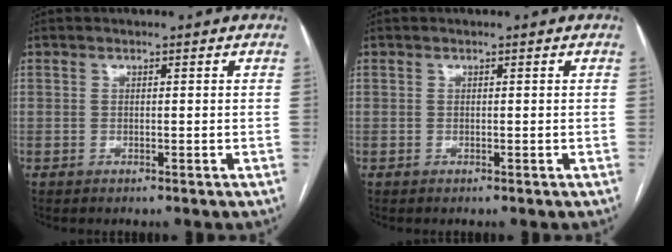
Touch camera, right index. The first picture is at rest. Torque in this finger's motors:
{"motor_torque": [0.00, 0.00, 0.00, 0.00]}